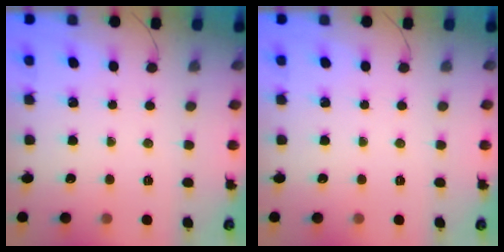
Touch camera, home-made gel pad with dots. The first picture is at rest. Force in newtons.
{"total": 0.0}